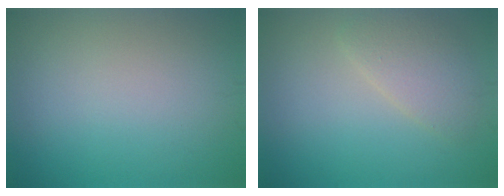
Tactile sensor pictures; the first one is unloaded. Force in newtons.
{"total": 2.7, "press": 2.7, "slide": 0.2}